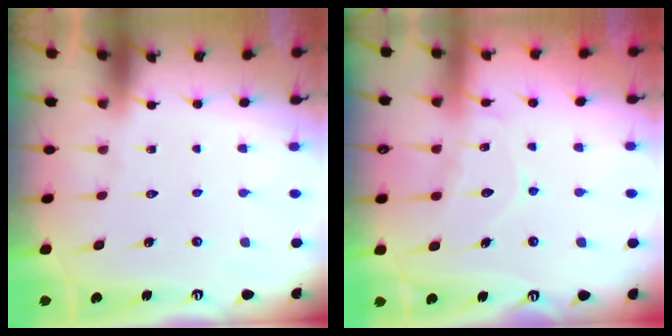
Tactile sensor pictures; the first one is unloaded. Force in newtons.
{"total": 10.3, "press": 10.3, "slide": 0.6}